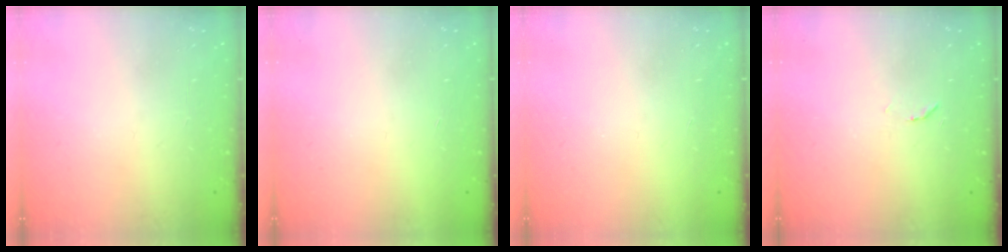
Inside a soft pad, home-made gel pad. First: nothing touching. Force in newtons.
{"total": 1.7, "press": 1.7, "slide": 0.1}
{"total": 1.6, "press": 1.6, "slide": 0.1}
{"total": 5.9, "press": 5.9, "slide": 0.4}